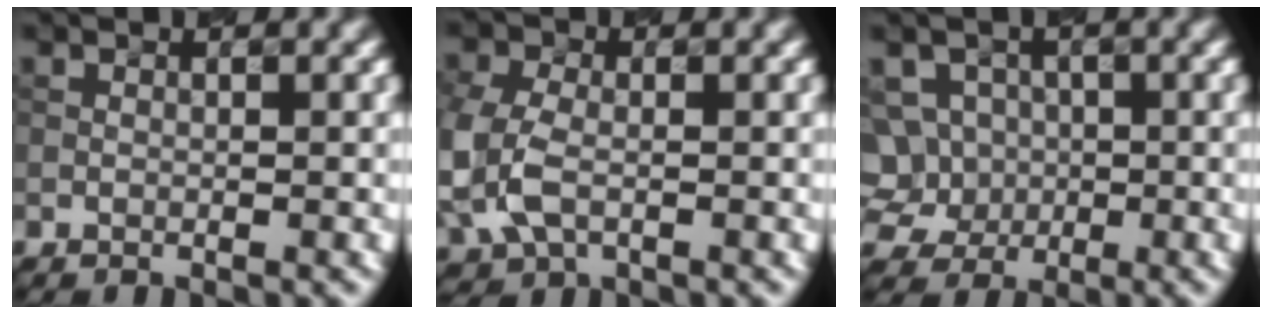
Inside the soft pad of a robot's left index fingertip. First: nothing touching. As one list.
[{"total": 5.1, "force": [-1.0, 3.7, 3.4], "torque": [-0.100, -0.003, -0.023]}, {"total": 5.6, "force": [0.2, 5.4, 1.5], "torque": [-0.024, 0.033, -0.018]}]